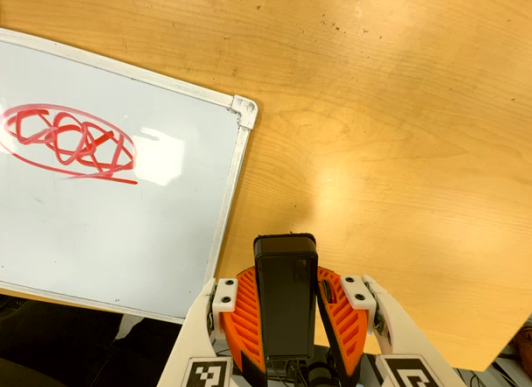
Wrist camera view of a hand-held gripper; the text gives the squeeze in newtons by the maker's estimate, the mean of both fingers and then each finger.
{"total": 7.5, "left": 6.6, "right": 8.5}